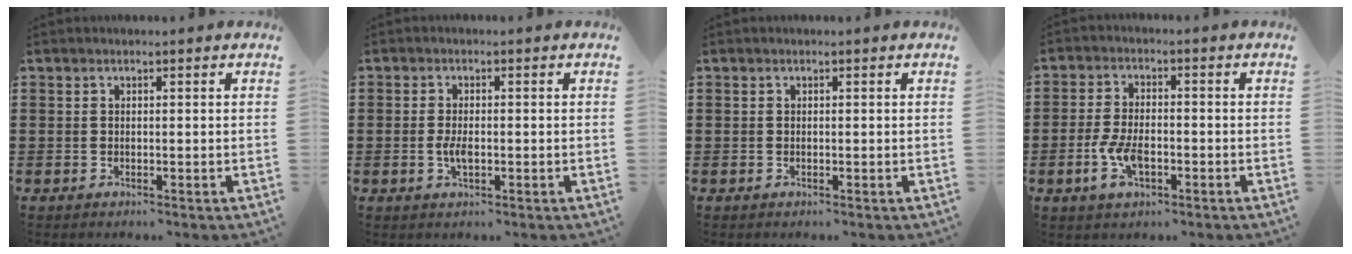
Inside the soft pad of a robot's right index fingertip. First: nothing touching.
{"total": 2.8, "force": [-0.5, 1.0, 2.5], "torque": [-0.056, -0.004, -0.011]}
{"total": 0.0}
{"total": 5.6, "force": [-1.9, 2.8, 4.5], "torque": [-0.111, -0.005, -0.040]}